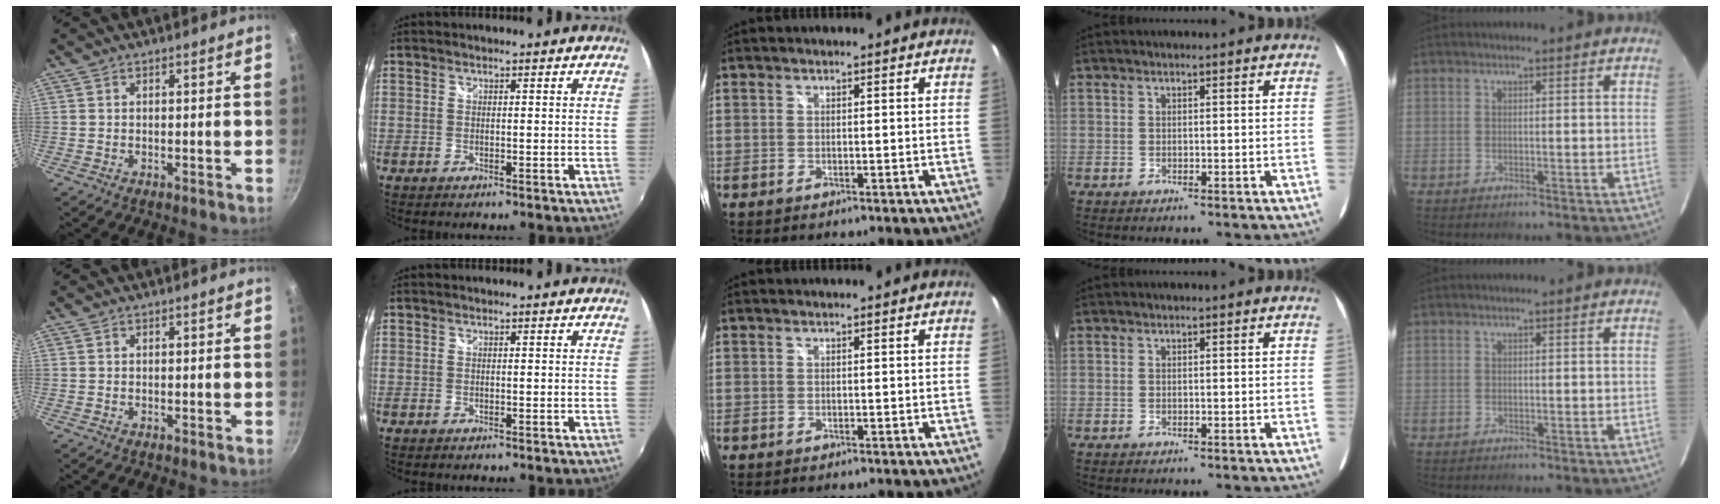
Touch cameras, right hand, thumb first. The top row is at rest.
{}